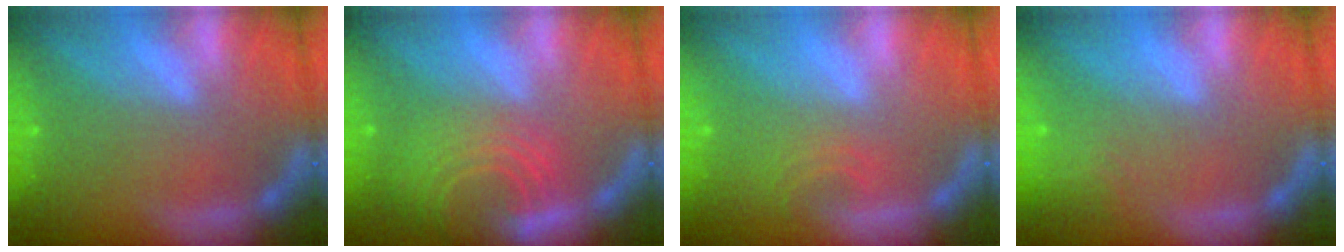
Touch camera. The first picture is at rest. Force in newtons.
{"total": 9.0}
{"total": 1.9}
{"total": 2.4}